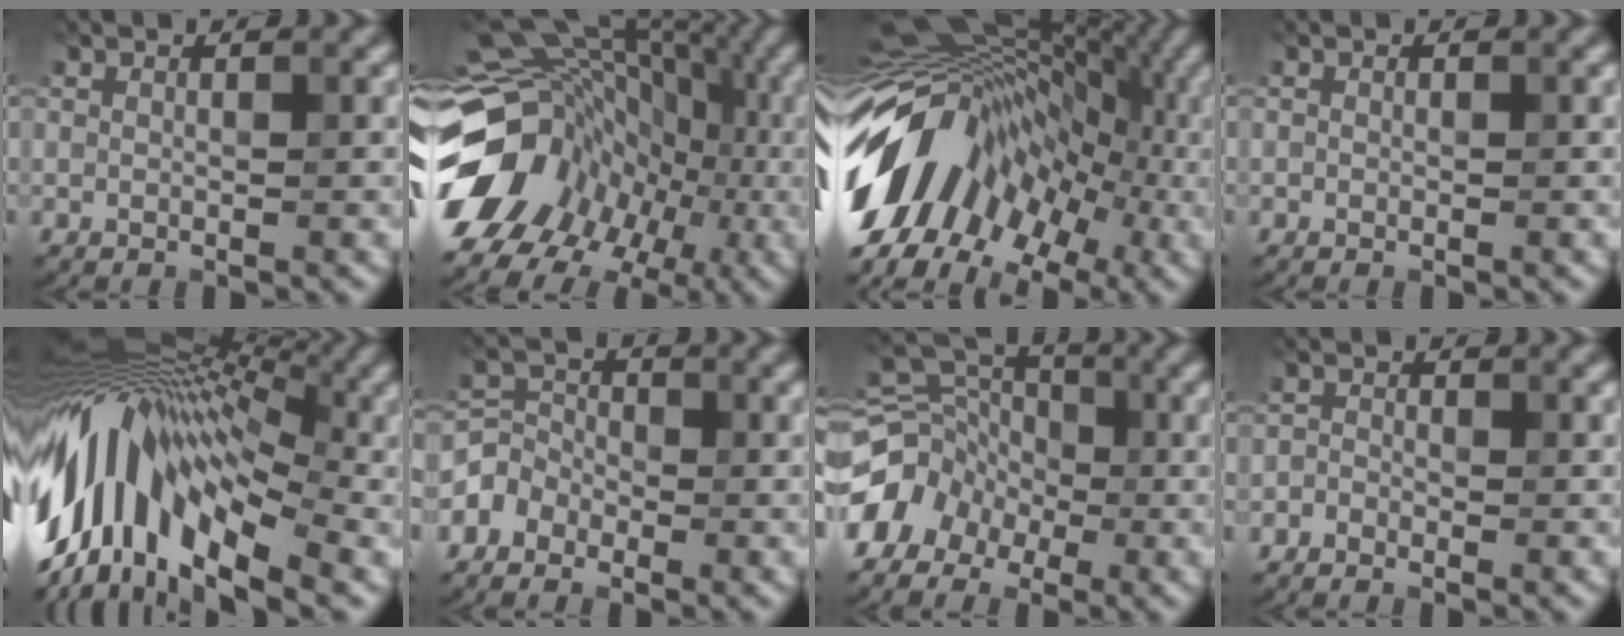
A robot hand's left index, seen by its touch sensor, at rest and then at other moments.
{"total": 15.5, "force": [-3.4, 11.9, 9.3], "torque": [-0.175, 0.017, -0.023]}
{"total": 15.6, "force": [-3.8, 10.6, 10.7], "torque": [-0.196, 0.032, -0.075]}
{"total": 0.0}
{"total": 15.3, "force": [-0.6, 8.1, 12.9], "torque": [-0.237, 0.029, -0.017]}
{"total": 2.6, "force": [-1.7, 1.9, 0.6], "torque": [-0.005, 0.009, -0.044]}
{"total": 8.3, "force": [-3.0, 7.0, 3.2], "torque": [-0.050, -0.006, -0.062]}
{"total": 1.0, "force": [-0.8, 0.6, 0.2], "torque": [0.002, 0.001, -0.022]}